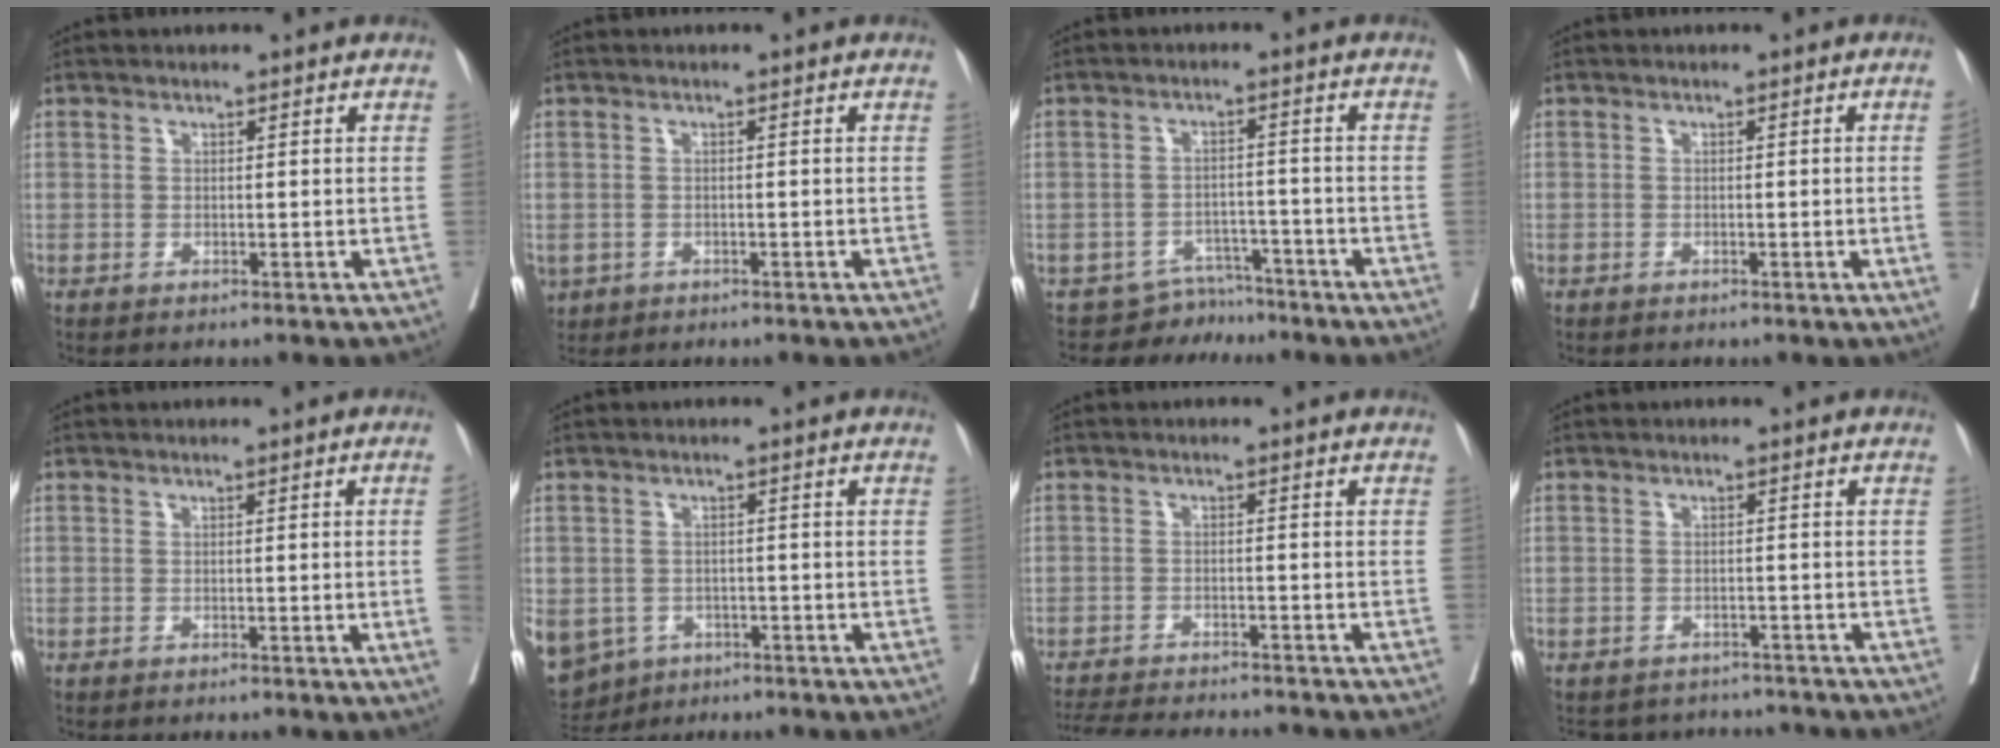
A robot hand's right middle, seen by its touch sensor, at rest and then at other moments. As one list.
[{"total": 3.7, "force": [-1.8, 3.0, 1.2], "torque": [-0.035, -0.003, -0.027]}, {"total": 4.6, "force": [-4.2, 1.6, -1.2], "torque": [0.023, 0.020, -0.062]}, {"total": 1.7, "force": [-0.4, -0.4, 1.6], "torque": [-0.019, -0.001, -0.007]}, {"total": 2.2, "force": [-0.5, -0.9, 2.0], "torque": [-0.023, -0.002, -0.007]}, {"total": 14.5, "force": [-6.9, 11.7, 5.2], "torque": [-0.163, -0.007, -0.088]}, {"total": 12.5, "force": [-11.6, 1.7, 4.4], "torque": [-0.077, -0.011, -0.164]}, {"total": 7.5, "force": [-7.1, 2.2, 0.1], "torque": [0.000, 0.015, -0.088]}]